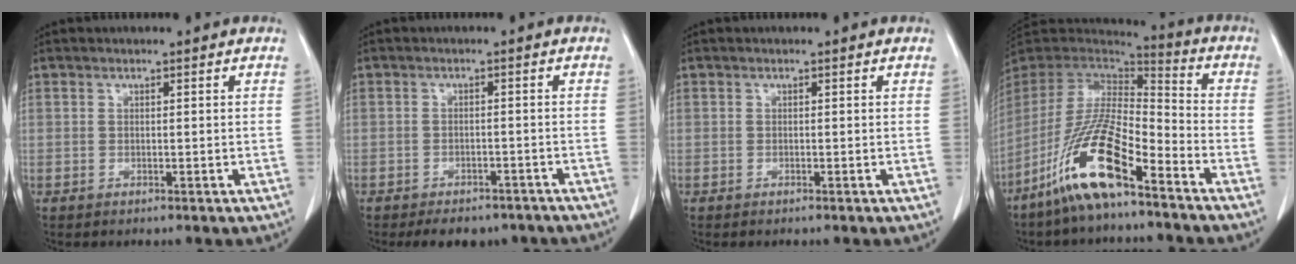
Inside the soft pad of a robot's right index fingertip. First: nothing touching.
{"total": 7.5, "force": [-6.1, 3.6, 2.3], "torque": [-0.019, 0.003, -0.073]}
{"total": 0.0}
{"total": 15.7, "force": [-9.6, 2.5, 12.2], "torque": [-0.247, -0.019, -0.181]}